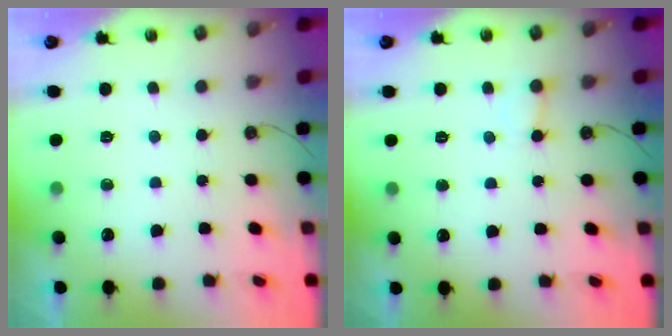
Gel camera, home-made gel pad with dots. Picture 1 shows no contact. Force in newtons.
{"total": 2.8, "press": 2.8, "slide": 0.3}